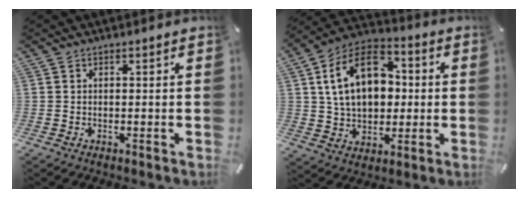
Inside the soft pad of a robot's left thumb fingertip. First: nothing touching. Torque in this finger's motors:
{"motor_torque": [2.49, 2.52, 1.55, -1.22, 0.57]}